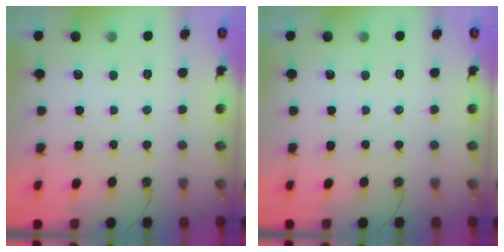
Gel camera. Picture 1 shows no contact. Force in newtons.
{"total": 0.0}